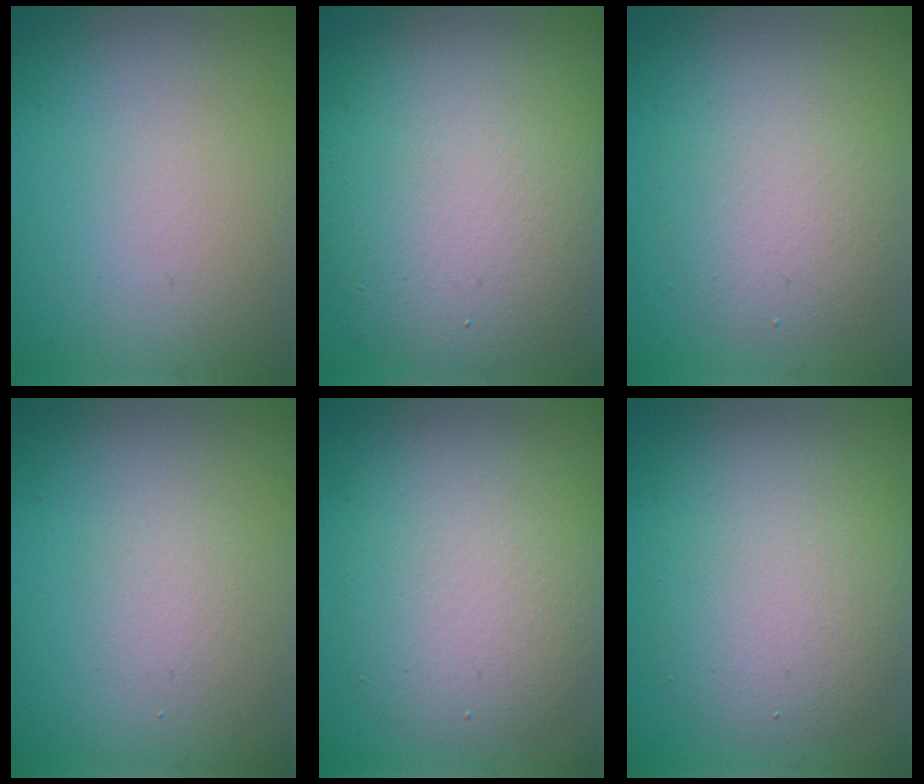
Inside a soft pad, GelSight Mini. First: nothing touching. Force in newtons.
{"total": 11.0, "press": 11.0, "slide": 0.7}
{"total": 4.3, "press": 4.3, "slide": 0.1}
{"total": 1.2, "press": 1.2, "slide": 0.0}
{"total": 6.1, "press": 6.1, "slide": 0.1}
{"total": 5.8, "press": 5.8, "slide": 0.2}